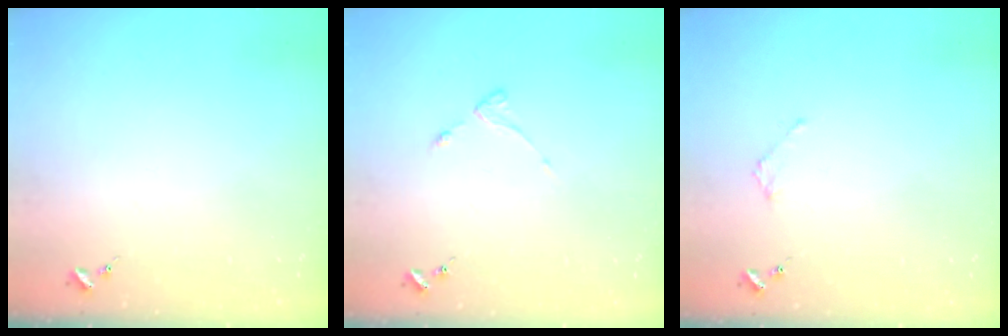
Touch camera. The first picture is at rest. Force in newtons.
{"total": 2.8, "press": 2.7, "slide": 0.5}
{"total": 2.1, "press": 2.1, "slide": 0.2}